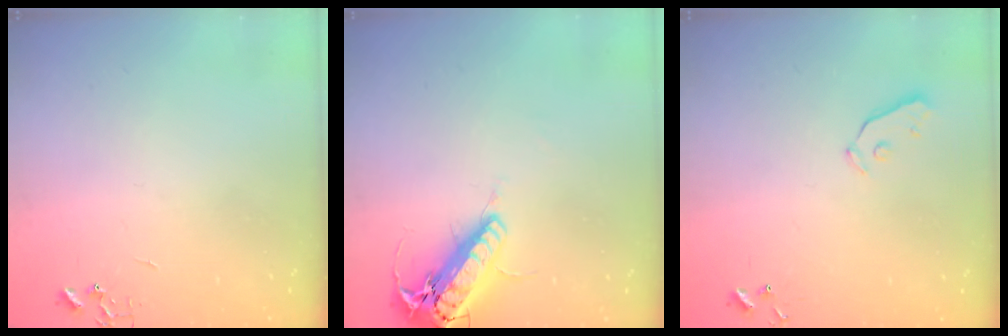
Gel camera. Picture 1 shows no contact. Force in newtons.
{"total": 18.2, "press": 17.8, "slide": 3.8}
{"total": 3.8, "press": 3.8, "slide": 0.4}